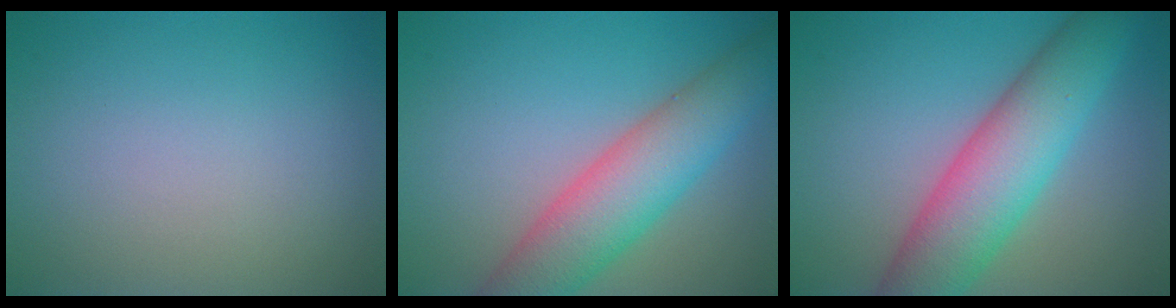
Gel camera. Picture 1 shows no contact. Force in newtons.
{"total": 7.3, "press": 7.3, "slide": 0.3}
{"total": 8.5, "press": 8.5, "slide": 0.1}